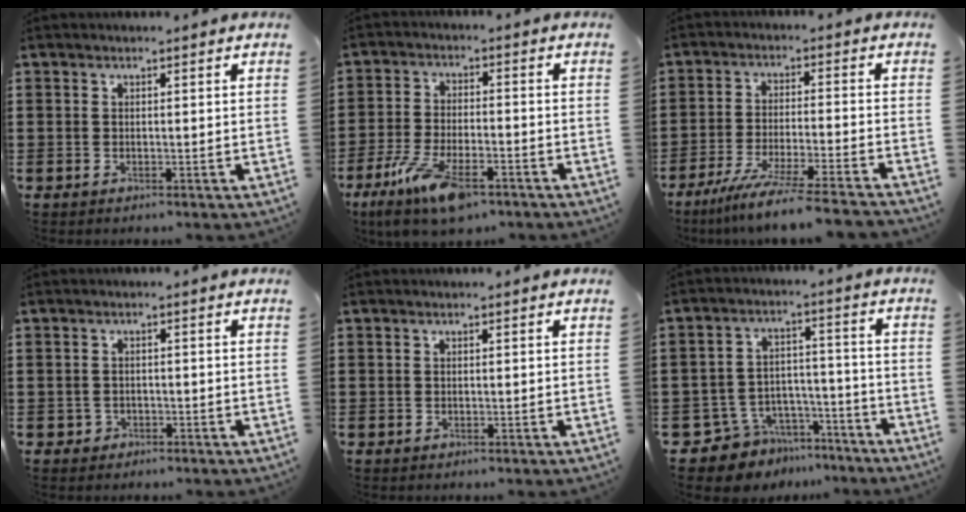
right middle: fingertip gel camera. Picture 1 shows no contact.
{"total": 10.4, "force": [-6.5, 3.3, 7.5], "torque": [-0.156, 0.000, -0.122]}
{"total": 7.4, "force": [-6.5, -0.7, 3.5], "torque": [-0.068, -0.017, -0.123]}
{"total": 1.0, "force": [-0.7, 0.7, 0.1], "torque": [-0.007, -0.001, -0.017]}
{"total": 0.0}
{"total": 7.5, "force": [-6.8, 3.0, 0.3], "torque": [-0.018, 0.023, -0.133]}